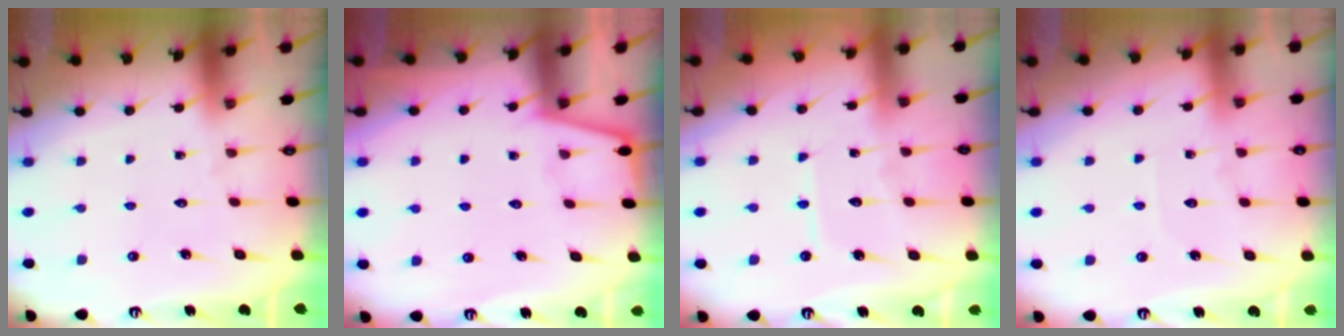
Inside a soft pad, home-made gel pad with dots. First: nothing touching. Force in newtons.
{"total": 1.7, "press": 1.6, "slide": 0.3}
{"total": 7.8, "press": 7.8, "slide": 0.7}
{"total": 3.6, "press": 3.5, "slide": 0.4}